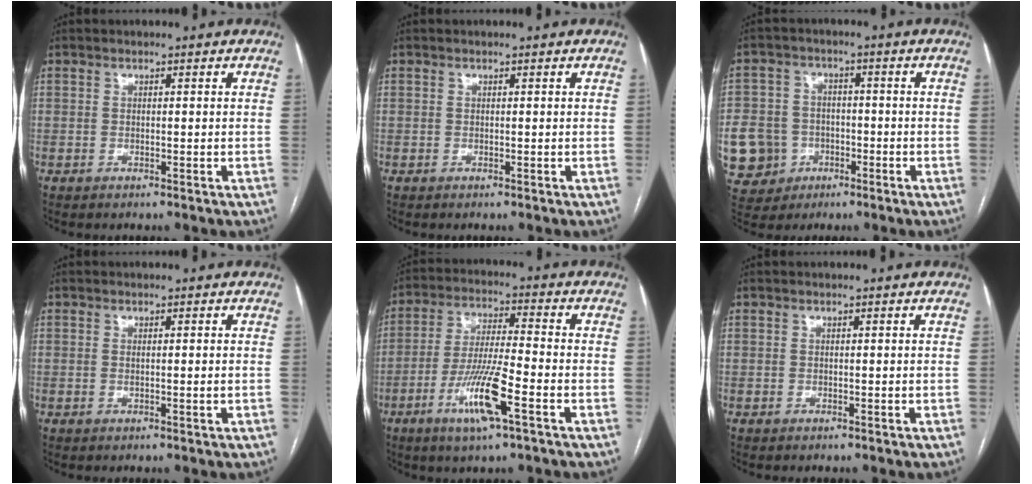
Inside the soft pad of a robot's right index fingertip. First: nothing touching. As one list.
[{"total": 0.0}, {"total": 10.2, "force": [-3.0, 9.5, 2.5], "torque": [-0.080, 0.014, -0.036]}, {"total": 0.7, "force": [0.1, -0.1, 0.7], "torque": [-0.016, -0.002, 0.001]}, {"total": 10.8, "force": [-4.8, 0.5, 9.7], "torque": [-0.191, -0.013, -0.091]}, {"total": 0.0}]